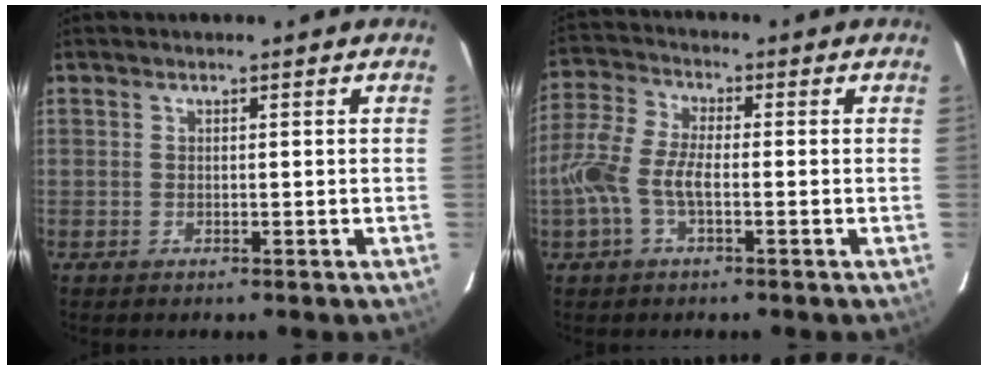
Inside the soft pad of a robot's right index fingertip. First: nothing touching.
{"total": 9.0, "force": [-2.2, 3.6, 7.9], "torque": [-0.185, 0.010, -0.049]}